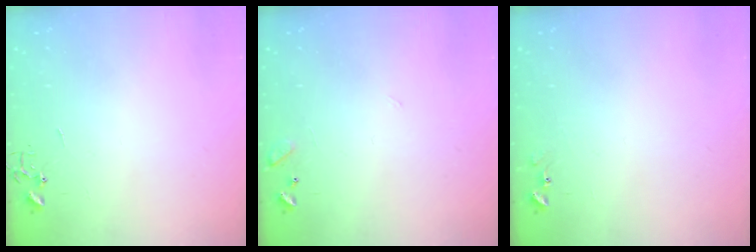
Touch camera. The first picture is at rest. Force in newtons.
{"total": 8.4, "press": 8.4, "slide": 0.5}
{"total": 6.0, "press": 5.9, "slide": 0.6}